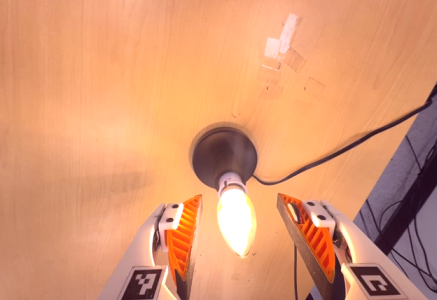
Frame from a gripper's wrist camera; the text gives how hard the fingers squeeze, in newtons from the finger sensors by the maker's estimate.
{"total": 0.0}